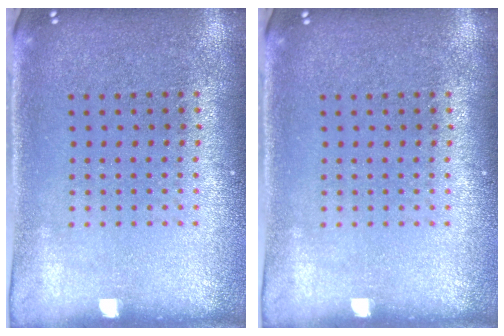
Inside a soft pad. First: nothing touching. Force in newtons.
{"total": 0.0}